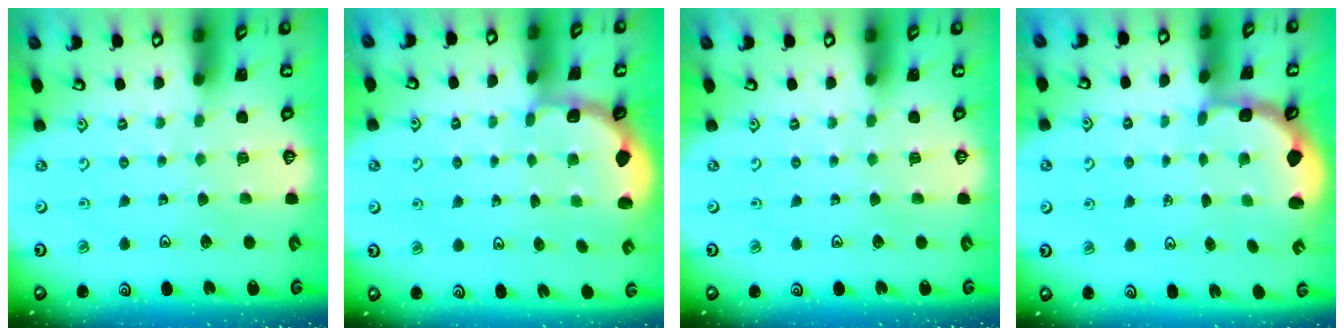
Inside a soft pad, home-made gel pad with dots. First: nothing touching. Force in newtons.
{"total": 1.9, "press": 1.7, "slide": 0.8}
{"total": 0.0}
{"total": 3.0, "press": 2.0, "slide": 2.2}